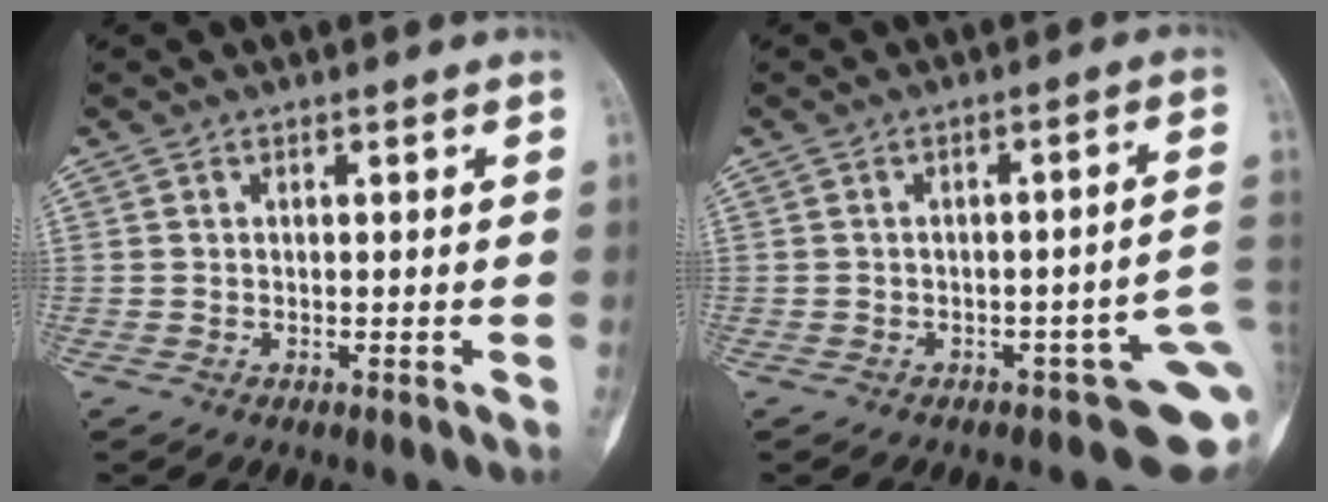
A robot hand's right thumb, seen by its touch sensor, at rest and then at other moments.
{"total": 9.3, "force": [-3.1, 3.8, 7.9], "torque": [-0.069, 0.023, -0.034]}